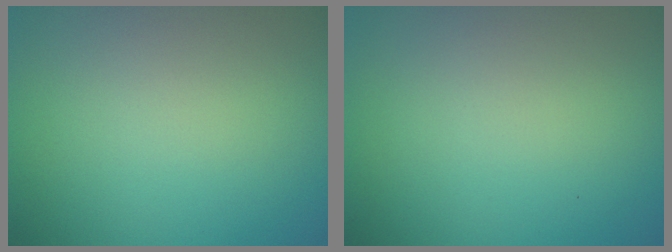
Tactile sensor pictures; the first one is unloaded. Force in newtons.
{"total": 0.0}